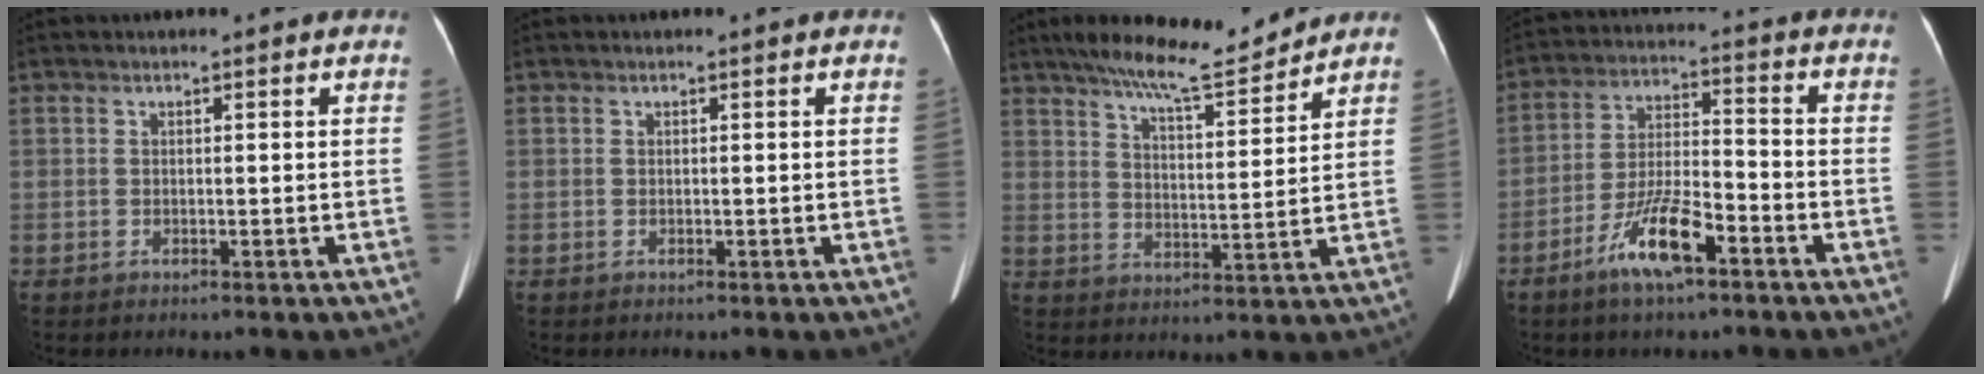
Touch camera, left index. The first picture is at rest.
{"total": 0.0}
{"total": 10.5, "force": [9.3, 0.8, 4.8], "torque": [-0.079, 0.000, 0.150]}
{"total": 9.8, "force": [-5.8, 2.1, 7.6], "torque": [-0.155, -0.003, -0.108]}